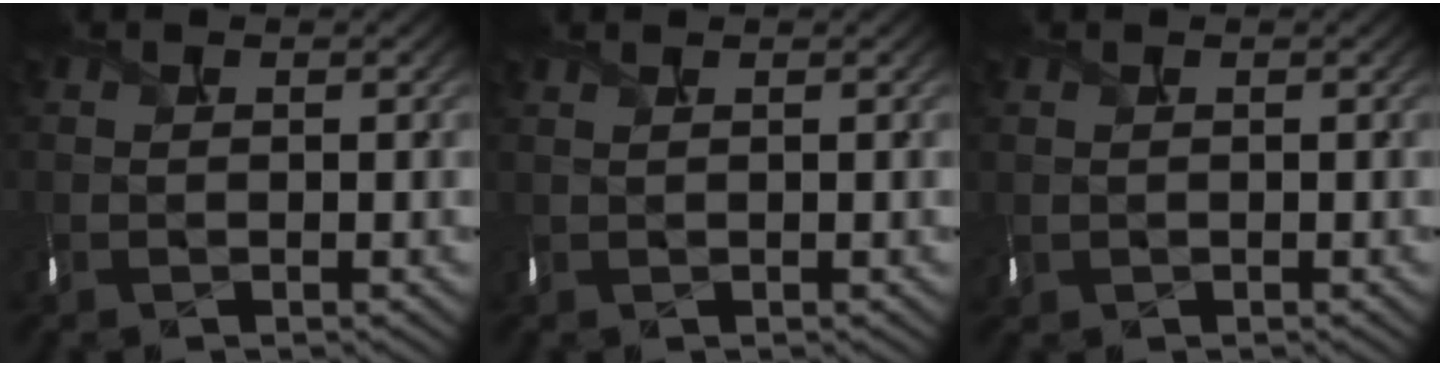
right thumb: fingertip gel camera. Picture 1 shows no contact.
{"total": 0.8, "force": [0.6, 0.2, 0.5], "torque": [-0.006, -0.004, 0.005]}
{"total": 0.6, "force": [0.2, 0.5, 0.3], "torque": [-0.018, -0.006, 0.010]}